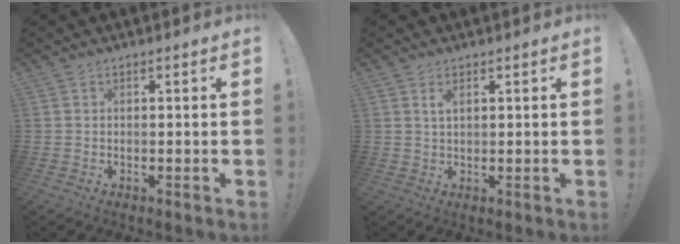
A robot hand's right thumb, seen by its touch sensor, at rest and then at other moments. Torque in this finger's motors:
{"motor_torque": [-0.07, 0.03, 0.05, -0.05, 0.12]}